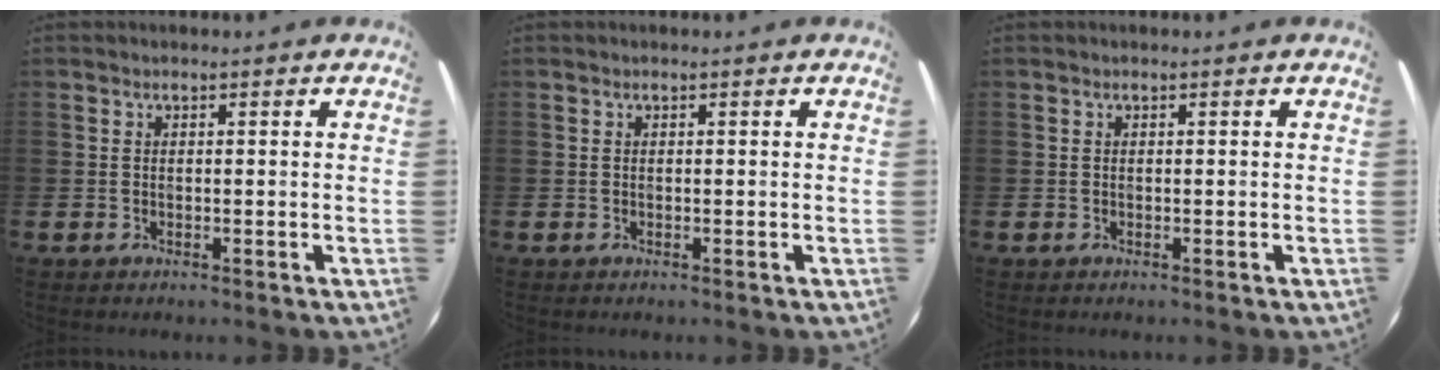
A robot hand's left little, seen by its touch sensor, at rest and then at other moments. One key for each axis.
{"total": 0.0}
{"total": 0.0}